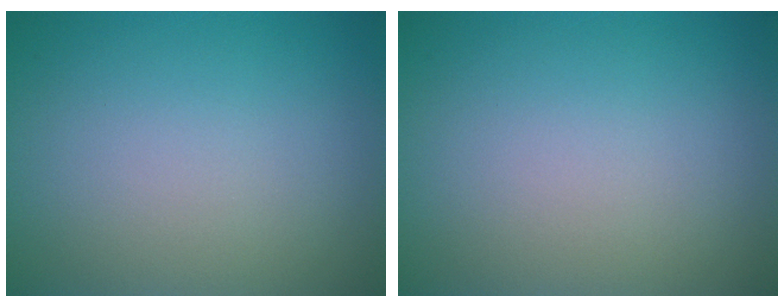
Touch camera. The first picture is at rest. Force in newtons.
{"total": 0.0}